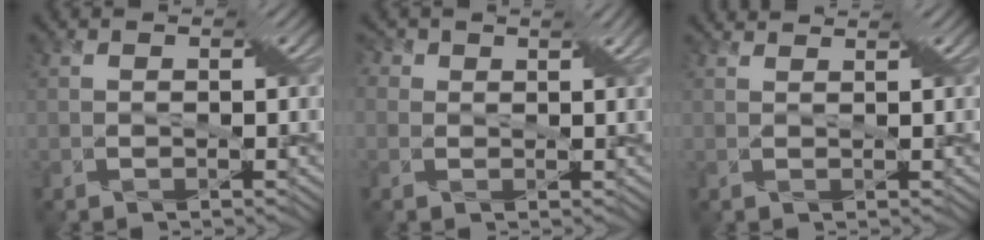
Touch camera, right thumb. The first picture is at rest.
{"total": 3.3, "force": [1.6, 2.3, 1.7], "torque": [-0.021, 0.014, -0.005]}
{"total": 2.0, "force": [1.9, -0.3, 0.6], "torque": [-0.022, 0.006, 0.024]}